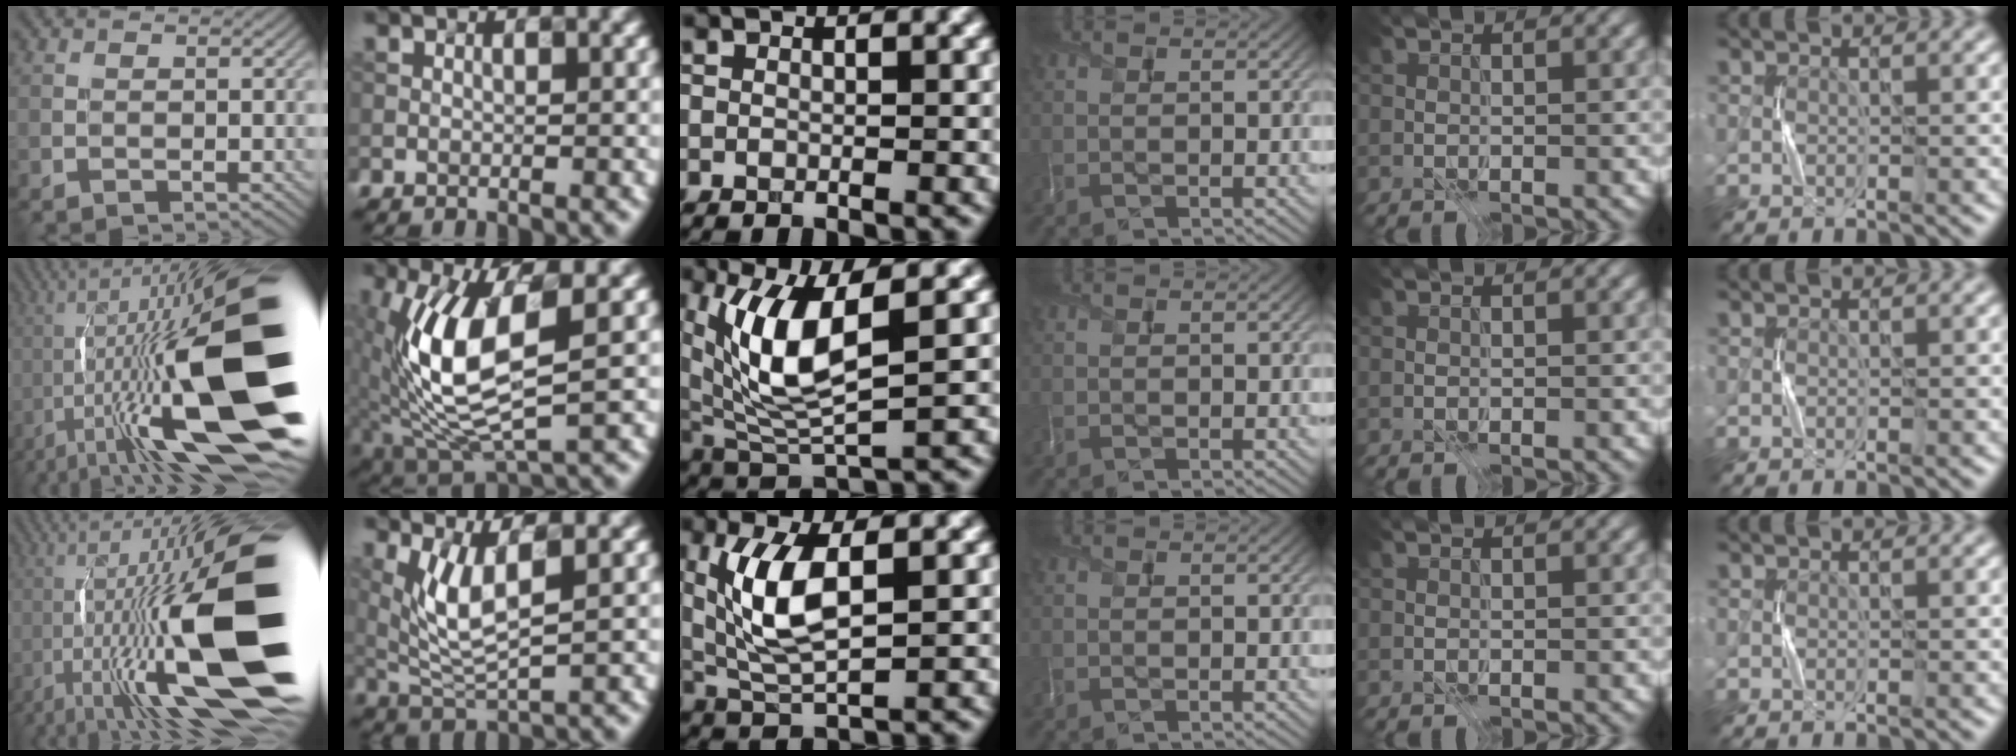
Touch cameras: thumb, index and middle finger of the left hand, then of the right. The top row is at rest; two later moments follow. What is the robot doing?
{"motion": "press", "object": "grip strengthener"}